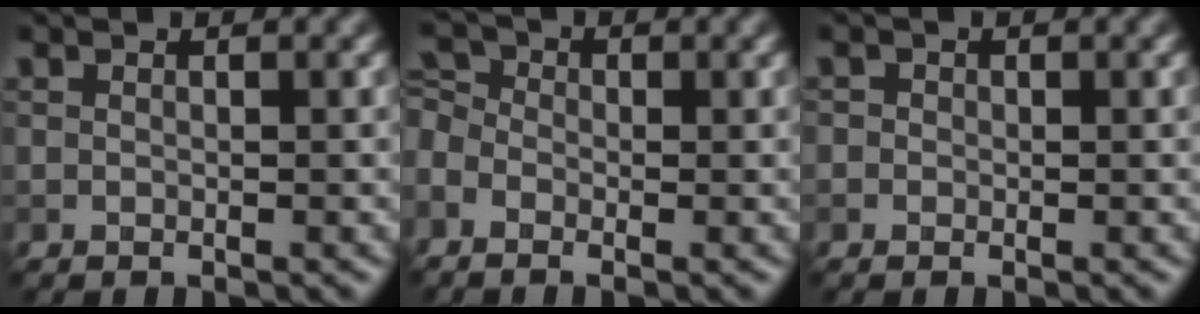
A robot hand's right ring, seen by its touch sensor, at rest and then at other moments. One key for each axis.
{"total": 3.2, "fx": -1.2, "fy": 2.3, "fz": 1.8, "tx": -0.035, "ty": 0.011, "tz": -0.030}
{"total": 0.7, "fx": 0.1, "fy": 0.7, "fz": 0.1, "tx": 0.004, "ty": -0.006, "tz": -0.002}